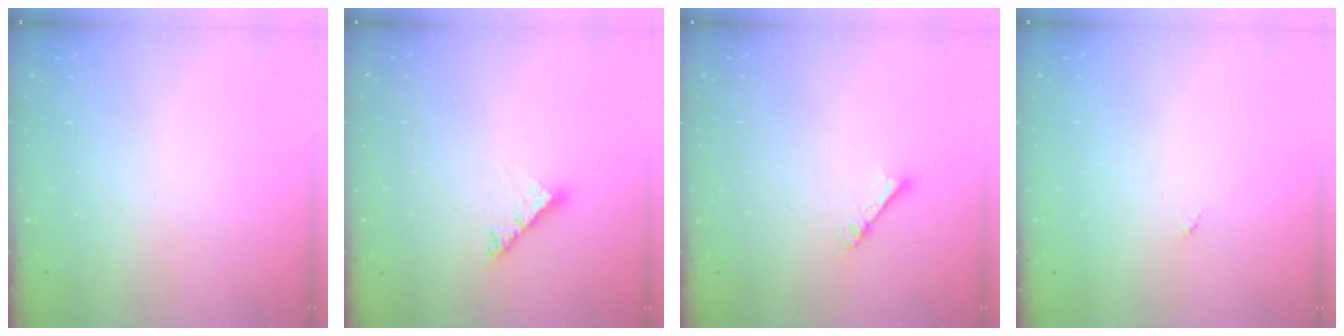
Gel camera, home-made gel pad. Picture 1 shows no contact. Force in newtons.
{"total": 5.3, "press": 5.3, "slide": 0.6}
{"total": 2.3, "press": 2.3, "slide": 0.3}
{"total": 0.0}